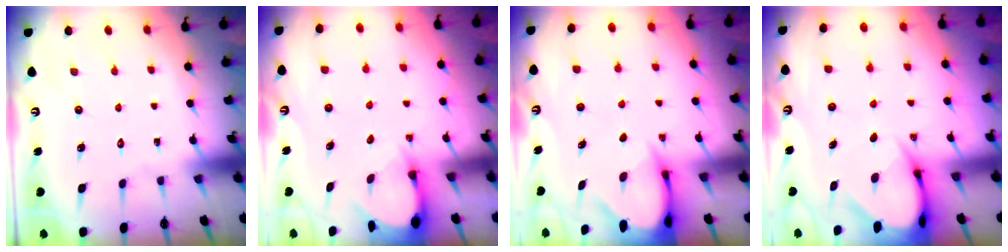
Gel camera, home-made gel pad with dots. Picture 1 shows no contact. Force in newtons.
{"total": 2.6, "press": 2.5, "slide": 0.4}
{"total": 3.7, "press": 3.7, "slide": 0.4}
{"total": 4.8, "press": 4.8, "slide": 0.4}